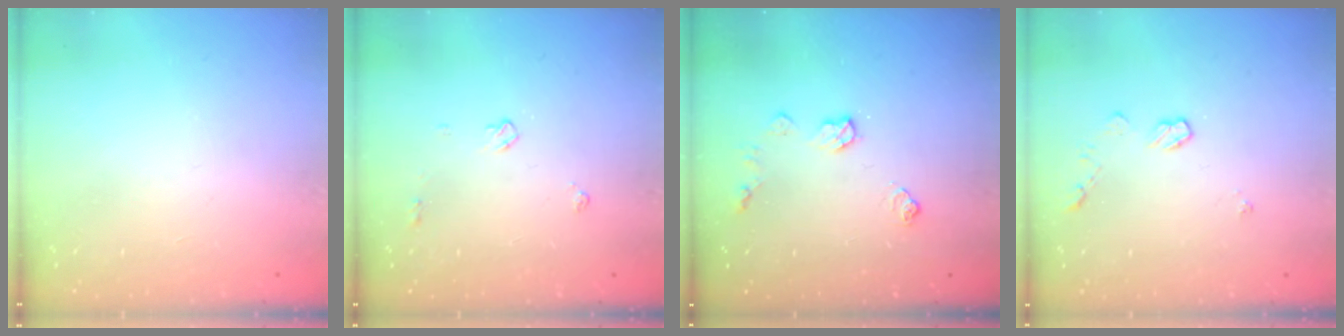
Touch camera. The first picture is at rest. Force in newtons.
{"total": 4.6, "press": 4.5, "slide": 0.6}
{"total": 8.2, "press": 8.1, "slide": 0.3}
{"total": 5.2, "press": 5.1, "slide": 0.7}